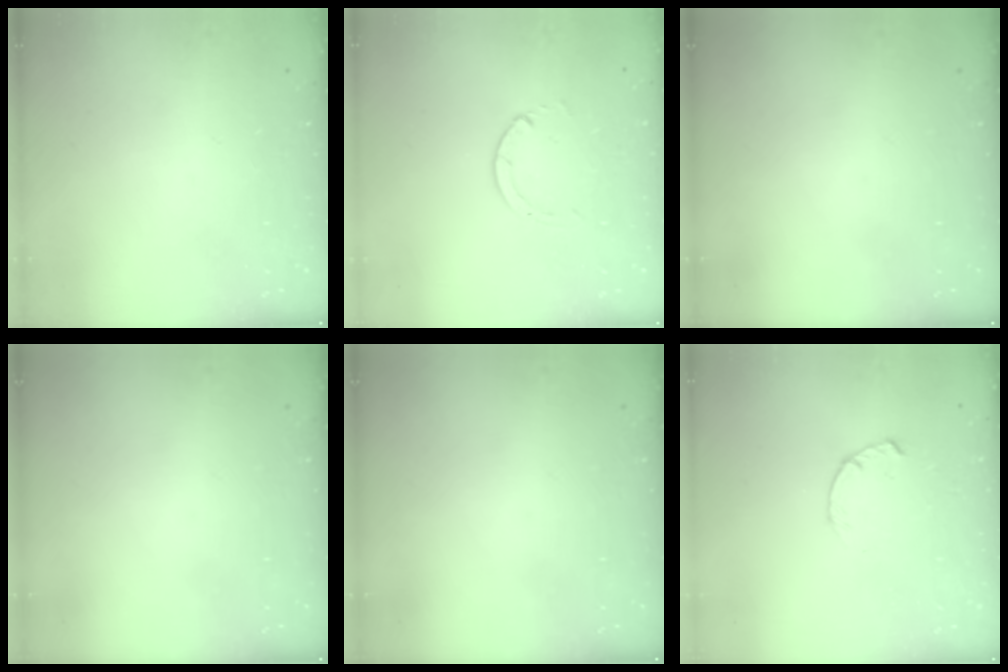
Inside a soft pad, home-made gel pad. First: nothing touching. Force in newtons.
{"total": 1.3, "press": 1.3, "slide": 0.2}
{"total": 0.0}
{"total": 0.0}
{"total": 0.0}
{"total": 1.8, "press": 1.8, "slide": 0.3}